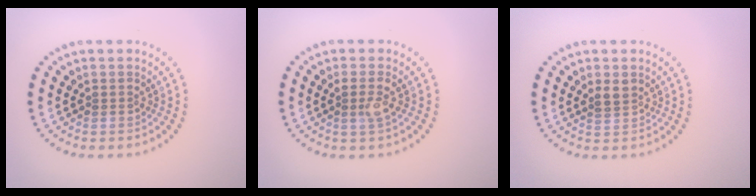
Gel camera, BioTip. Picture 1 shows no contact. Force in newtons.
{"total": 1.6, "press": 1.4, "slide": 0.9}
{"total": 1.5, "press": 1.3, "slide": 0.7}